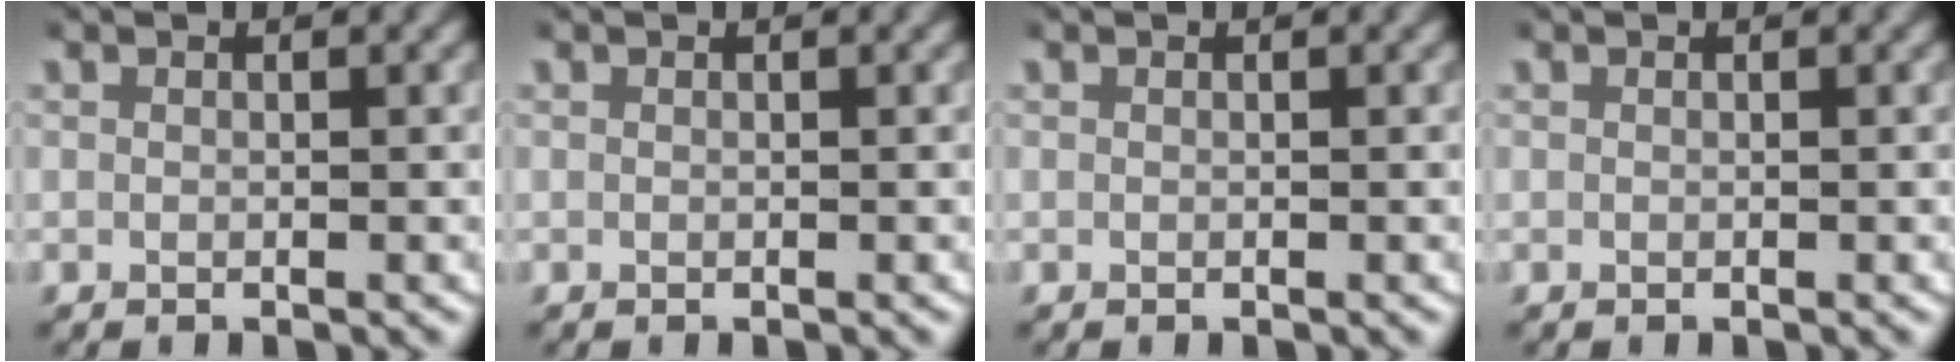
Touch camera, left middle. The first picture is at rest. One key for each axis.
{"total": 0.0}
{"total": 0.0}
{"total": 0.0}